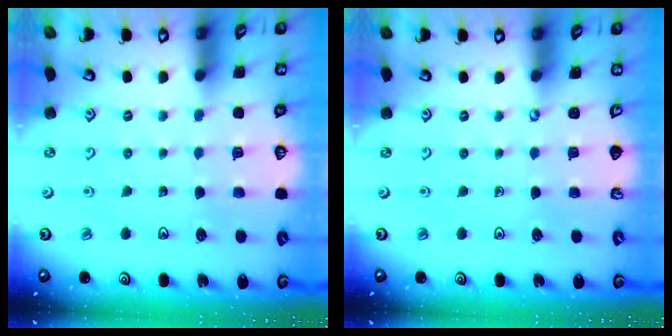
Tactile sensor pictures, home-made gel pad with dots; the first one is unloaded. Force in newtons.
{"total": 0.0}